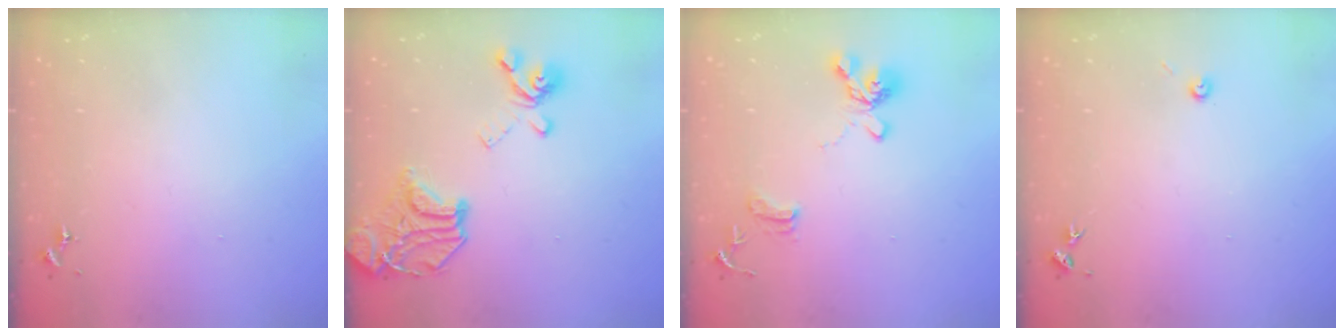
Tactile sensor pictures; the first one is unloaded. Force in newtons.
{"total": 18.3, "press": 18.1, "slide": 2.4}
{"total": 14.7, "press": 14.6, "slide": 1.5}
{"total": 3.0, "press": 3.0, "slide": 0.3}